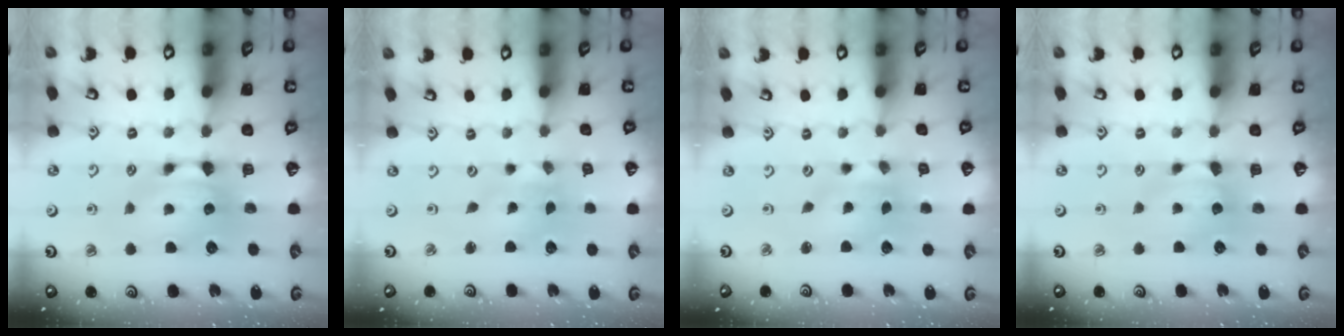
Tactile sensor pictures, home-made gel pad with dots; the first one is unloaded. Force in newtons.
{"total": 3.9, "press": 3.7, "slide": 1.1}
{"total": 1.7, "press": 1.3, "slide": 1.1}
{"total": 1.0, "press": 0.9, "slide": 0.3}